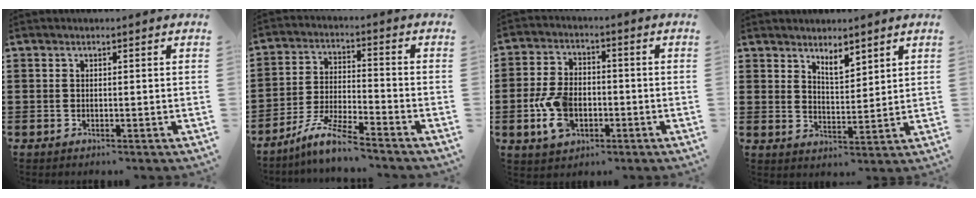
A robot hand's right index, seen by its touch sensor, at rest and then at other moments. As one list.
[{"total": 7.1, "force": [-6.2, 0.0, 3.5], "torque": [-0.084, -0.012, -0.122]}, {"total": 7.7, "force": [-2.0, 4.9, 5.6], "torque": [-0.139, 0.002, -0.041]}, {"total": 3.8, "force": [3.2, 1.1, 1.6], "torque": [-0.032, -0.008, 0.058]}]